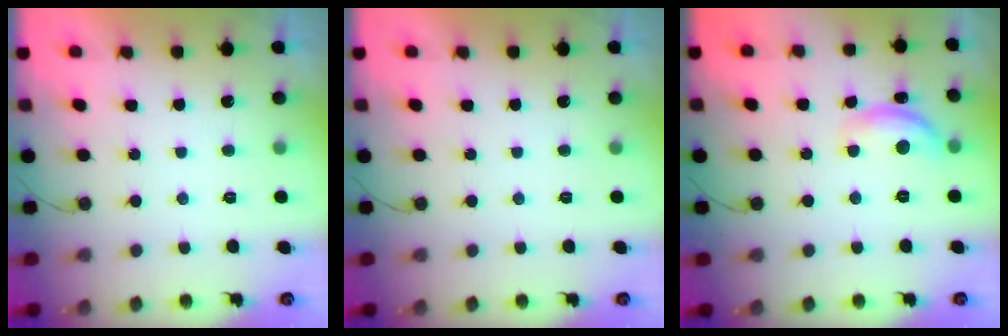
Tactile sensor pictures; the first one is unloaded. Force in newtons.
{"total": 0.0}
{"total": 10.5, "press": 10.5, "slide": 0.6}